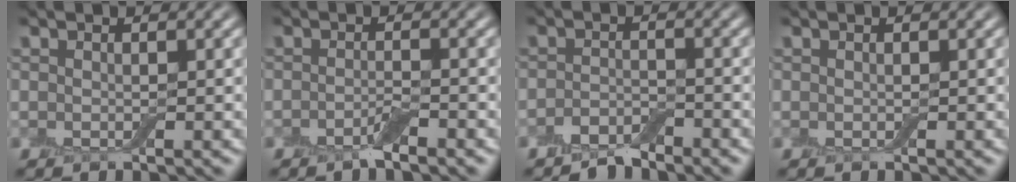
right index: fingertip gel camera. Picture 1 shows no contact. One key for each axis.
{"total": 1.4, "fx": -1.0, "fy": 0.2, "fz": 1.0, "tx": -0.019, "ty": 0.001, "tz": -0.022}
{"total": 2.4, "fx": -2.1, "fy": 0.6, "fz": 0.9, "tx": -0.016, "ty": 0.004, "tz": -0.043}
{"total": 0.0}